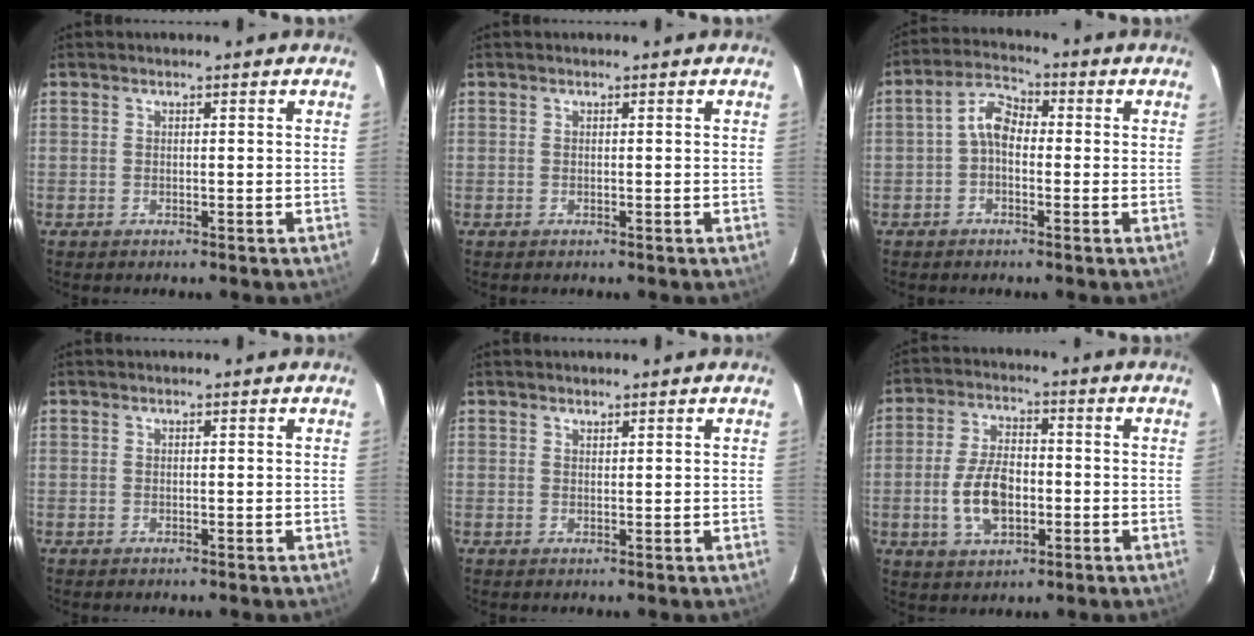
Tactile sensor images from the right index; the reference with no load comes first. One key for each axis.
{"total": 0.0}
{"total": 4.7, "fx": -0.8, "fy": 3.2, "fz": 3.4, "tx": -0.066, "ty": 0.019, "tz": -0.020}
{"total": 0.0}
{"total": 0.8, "fx": 0.8, "fy": 0.1, "fz": -0.1, "tx": 0.002, "ty": 0.000, "tz": 0.015}
{"total": 9.9, "fx": -2.2, "fy": 5.6, "fz": 7.9, "tx": -0.158, "ty": 0.005, "tz": -0.032}